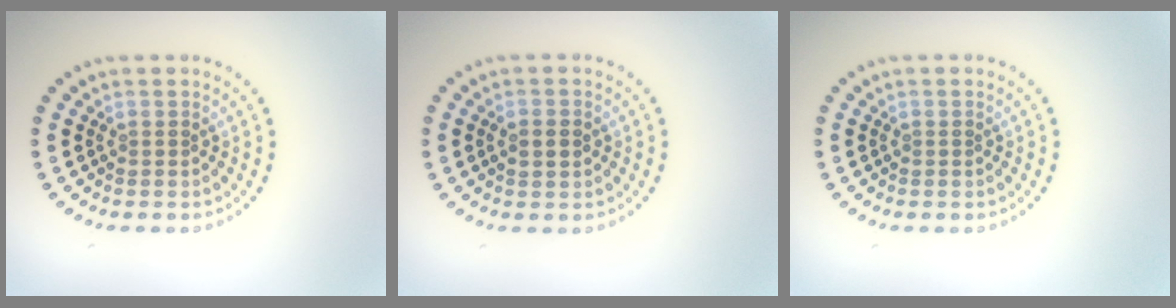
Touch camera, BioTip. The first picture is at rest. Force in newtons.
{"total": 2.2, "press": 2.2, "slide": 0.1}
{"total": 0.0}